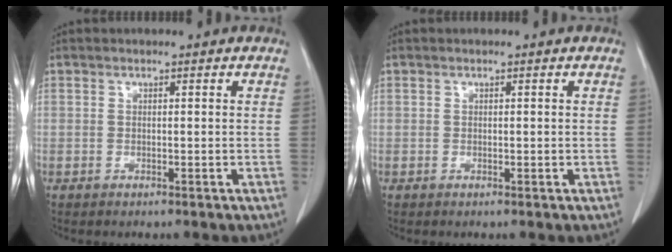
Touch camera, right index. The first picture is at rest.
{"total": 0.0}